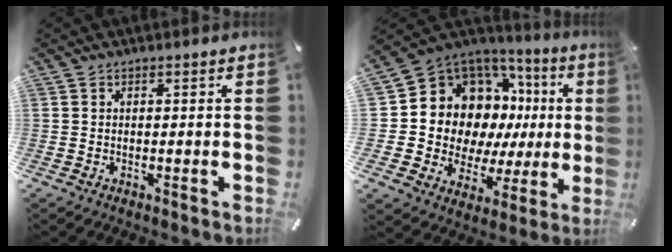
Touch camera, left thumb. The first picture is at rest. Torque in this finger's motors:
{"motor_torque": [1.93, 3.08, 1.27, -0.98, 0.37]}